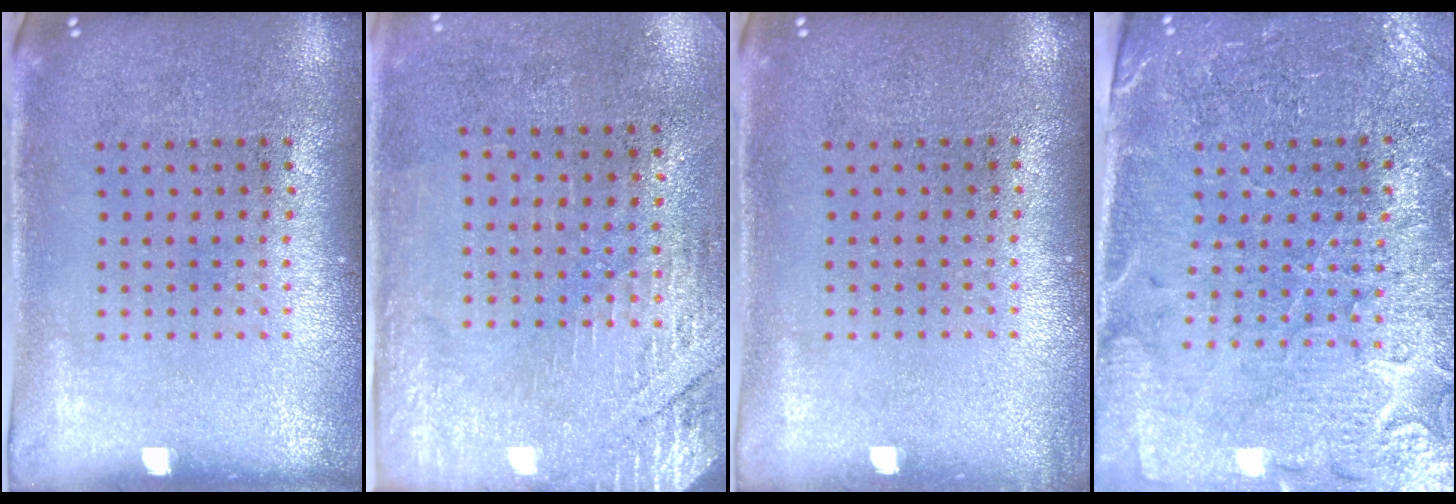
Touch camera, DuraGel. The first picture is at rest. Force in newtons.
{"total": 2.7, "press": 2.3, "slide": 1.4}
{"total": 0.5, "press": 0.5, "slide": 0.1}
{"total": 3.3, "press": 3.2, "slide": 1.0}